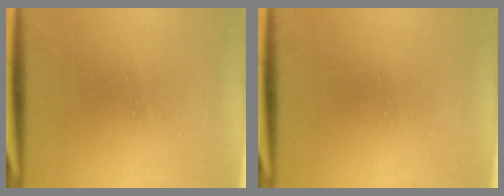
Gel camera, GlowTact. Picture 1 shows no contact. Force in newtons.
{"total": 0.0}